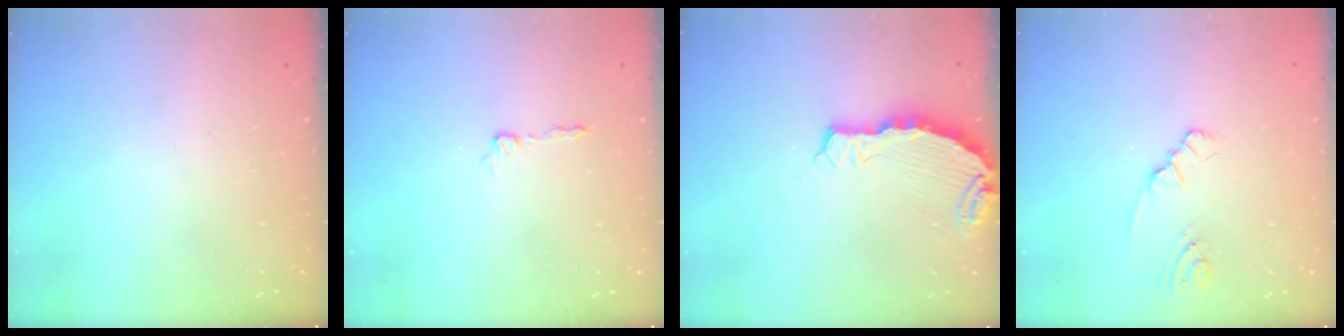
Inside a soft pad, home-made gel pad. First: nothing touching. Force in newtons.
{"total": 3.7, "press": 3.7, "slide": 0.4}
{"total": 5.1, "press": 5.1, "slide": 0.5}
{"total": 1.7, "press": 1.6, "slide": 0.3}